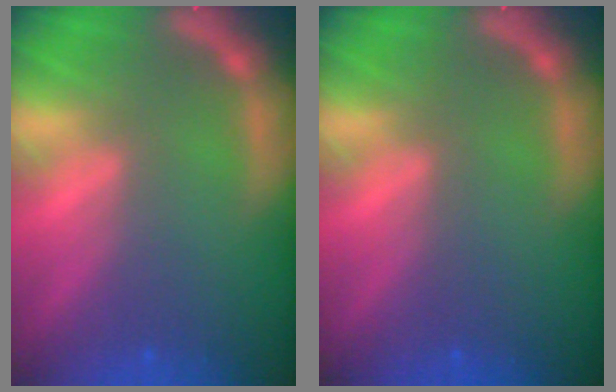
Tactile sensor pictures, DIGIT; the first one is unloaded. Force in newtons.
{"total": 0.0}